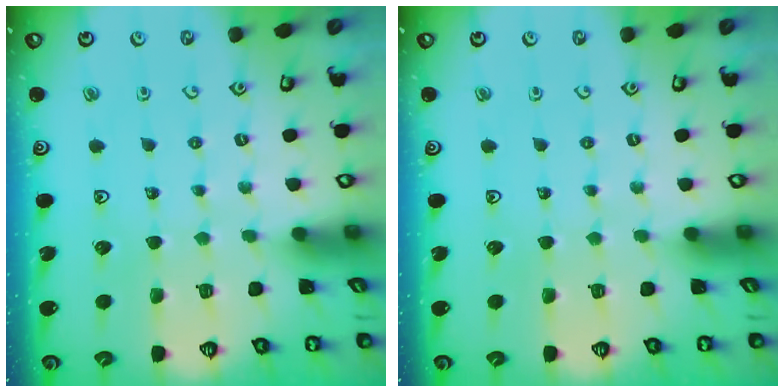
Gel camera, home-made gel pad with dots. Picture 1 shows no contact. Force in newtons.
{"total": 0.0}